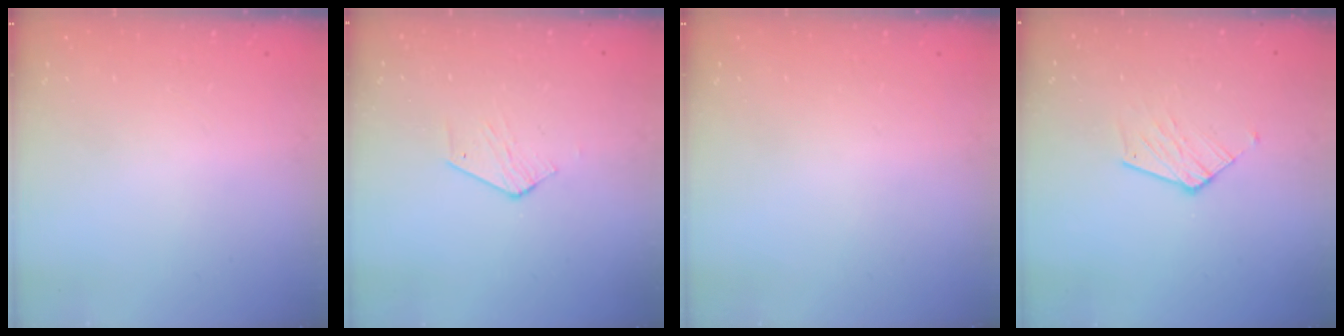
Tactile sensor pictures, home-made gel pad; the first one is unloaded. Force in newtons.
{"total": 2.6, "press": 2.6, "slide": 0.2}
{"total": 0.0}
{"total": 7.7, "press": 7.6, "slide": 0.5}